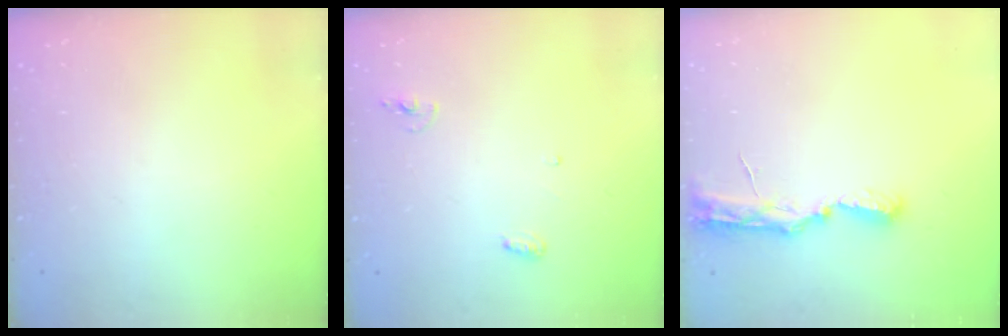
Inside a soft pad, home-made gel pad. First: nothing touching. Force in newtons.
{"total": 5.4, "press": 5.2, "slide": 1.4}
{"total": 8.0, "press": 8.0, "slide": 0.8}